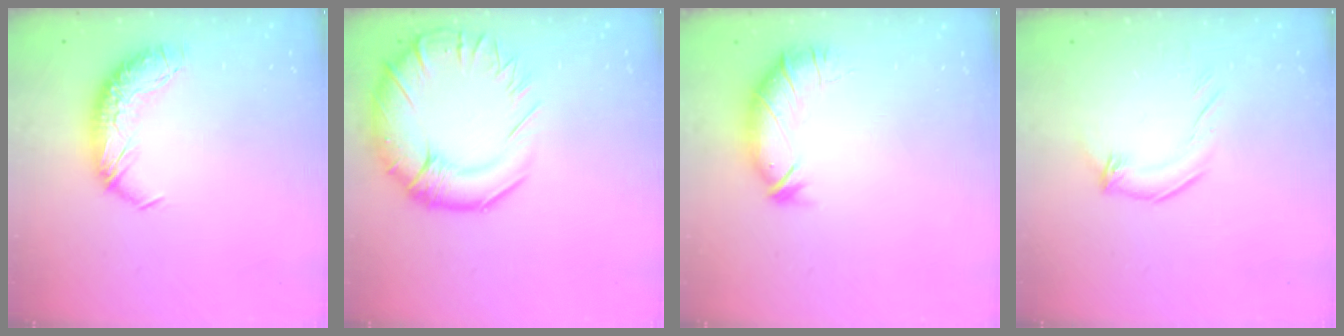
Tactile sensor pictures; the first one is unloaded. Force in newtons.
{"total": 9.6, "press": 9.0, "slide": 3.5}
{"total": 3.0, "press": 2.4, "slide": 1.9}
{"total": 2.3, "press": 2.3, "slide": 0.6}